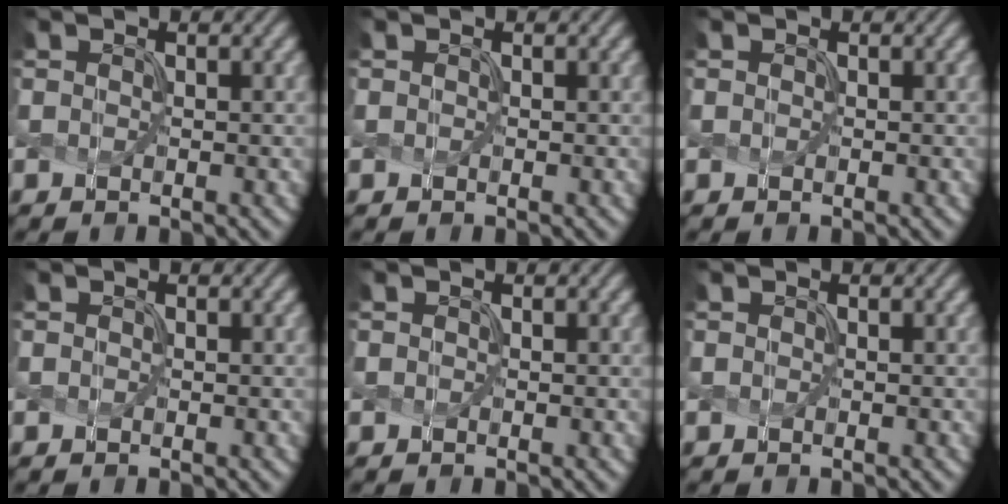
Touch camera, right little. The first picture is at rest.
{"total": 0.0}
{"total": 0.0}
{"total": 0.0}
{"total": 0.0}
{"total": 0.0}